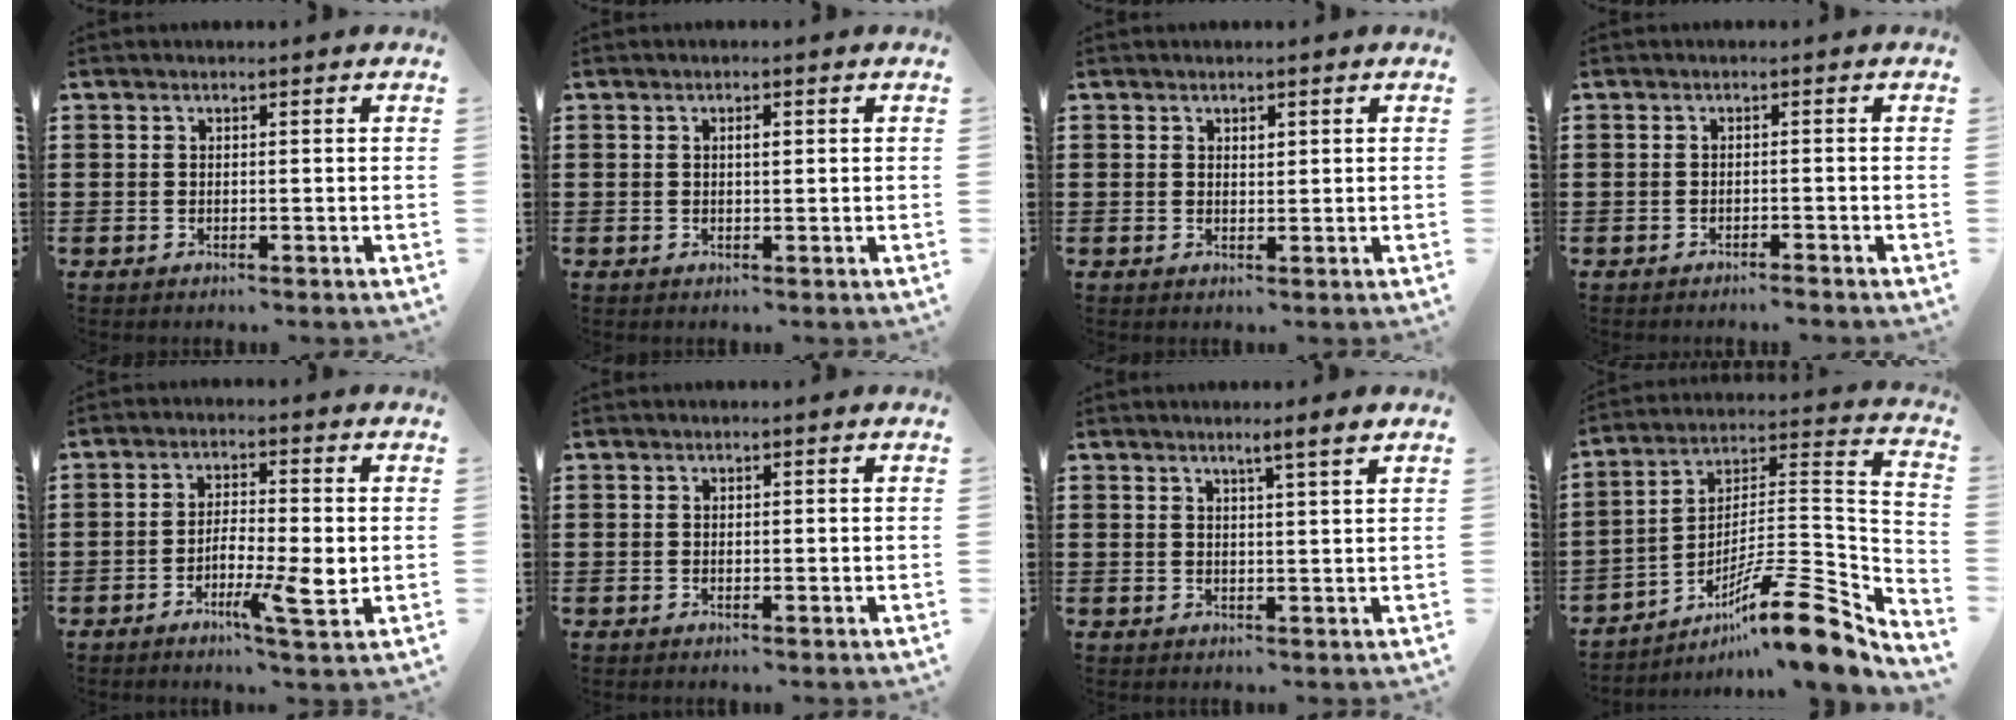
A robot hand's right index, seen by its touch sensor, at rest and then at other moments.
{"total": 1.2, "force": [0.3, 0.4, 1.1], "torque": [-0.022, 0.004, 0.003]}
{"total": 0.9, "force": [0.6, 0.5, 0.4], "torque": [-0.009, 0.003, 0.011]}
{"total": 0.8, "force": [-0.8, -0.2, 0.2], "torque": [-0.005, 0.002, -0.016]}
{"total": 7.0, "force": [-2.1, 1.5, 6.5], "torque": [-0.119, -0.008, -0.036]}
{"total": 0.0}
{"total": 2.5, "force": [1.8, -0.4, 1.7], "torque": [-0.034, -0.002, 0.029]}
{"total": 13.8, "force": [-9.1, 2.4, 10.1], "torque": [-0.146, 0.018, -0.164]}